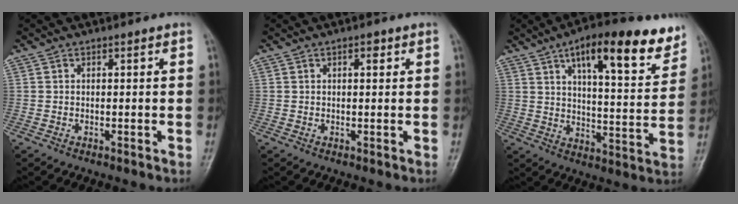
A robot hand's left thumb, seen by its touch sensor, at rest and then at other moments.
{"total": 1.5, "force": [0.7, 0.7, 1.2], "torque": [-0.013, 0.001, 0.007]}
{"total": 18.3, "force": [10.8, 6.1, 13.5], "torque": [-0.155, -0.041, 0.158]}